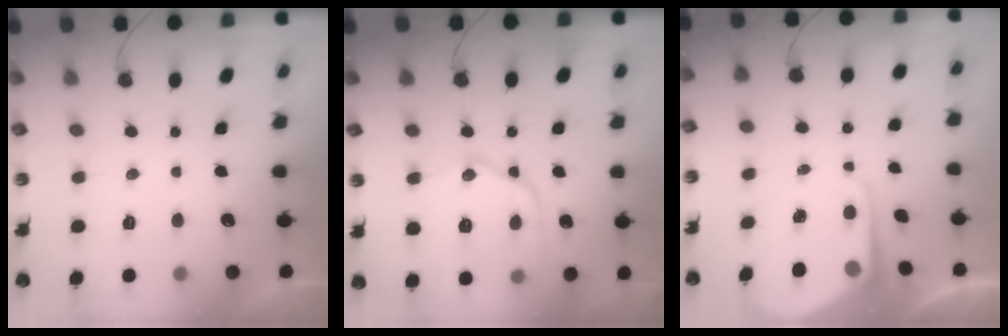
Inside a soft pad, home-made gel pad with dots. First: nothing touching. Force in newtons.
{"total": 16.9, "press": 16.8, "slide": 1.5}
{"total": 6.8, "press": 6.8, "slide": 0.5}